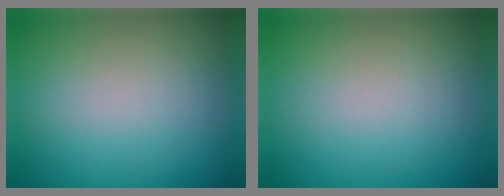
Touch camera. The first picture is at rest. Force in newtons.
{"total": 0.0}